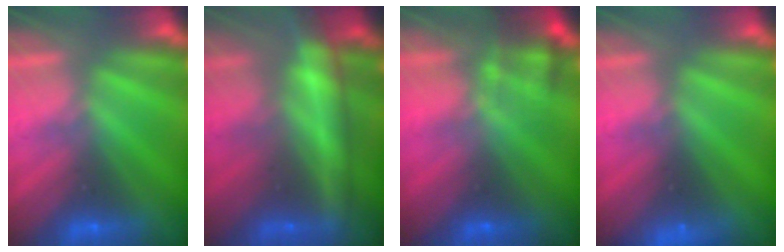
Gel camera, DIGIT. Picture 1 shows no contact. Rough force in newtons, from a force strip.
{"total": 7.8}
{"total": 7.8}
{"total": 3.4}